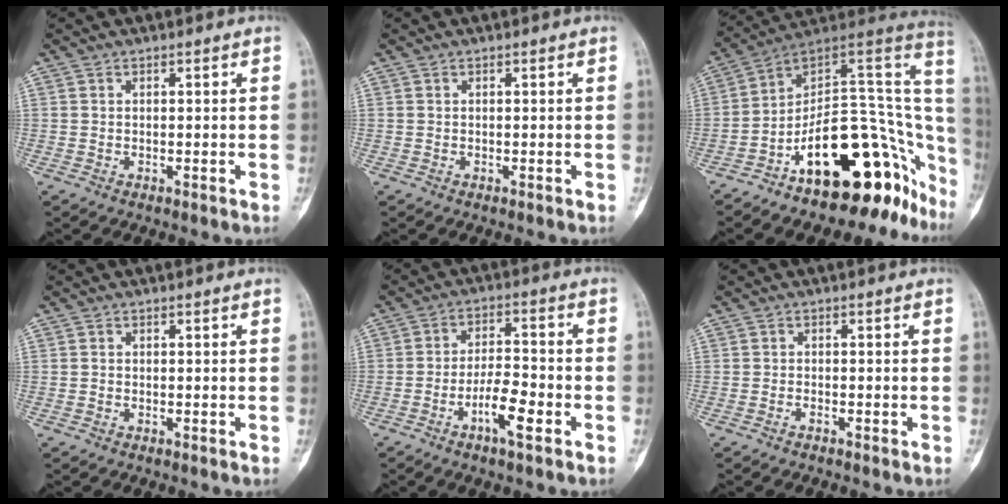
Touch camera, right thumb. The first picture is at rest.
{"total": 0.0}
{"total": 25.7, "force": [-13.8, 11.8, 18.1], "torque": [-0.113, 0.127, -0.187]}
{"total": 0.0}
{"total": 7.8, "force": [-3.6, 2.3, 6.5], "torque": [-0.116, 0.025, -0.065]}
{"total": 0.6, "force": [-0.5, 0.2, 0.2], "torque": [-0.006, 0.002, -0.010]}